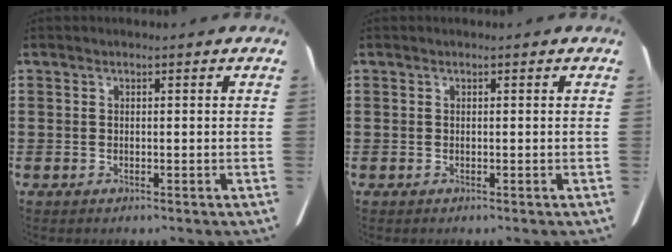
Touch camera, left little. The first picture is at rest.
{"total": 0.0}